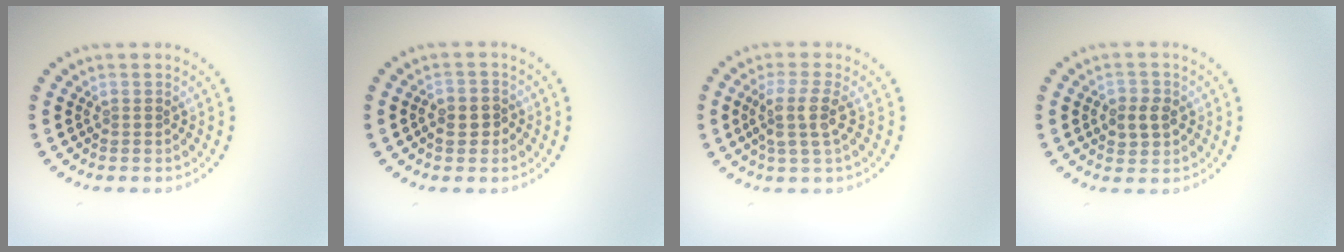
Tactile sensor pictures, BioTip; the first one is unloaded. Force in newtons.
{"total": 1.8, "press": 1.7, "slide": 0.5}
{"total": 3.2, "press": 2.5, "slide": 2.0}
{"total": 2.5, "press": 2.4, "slide": 0.4}